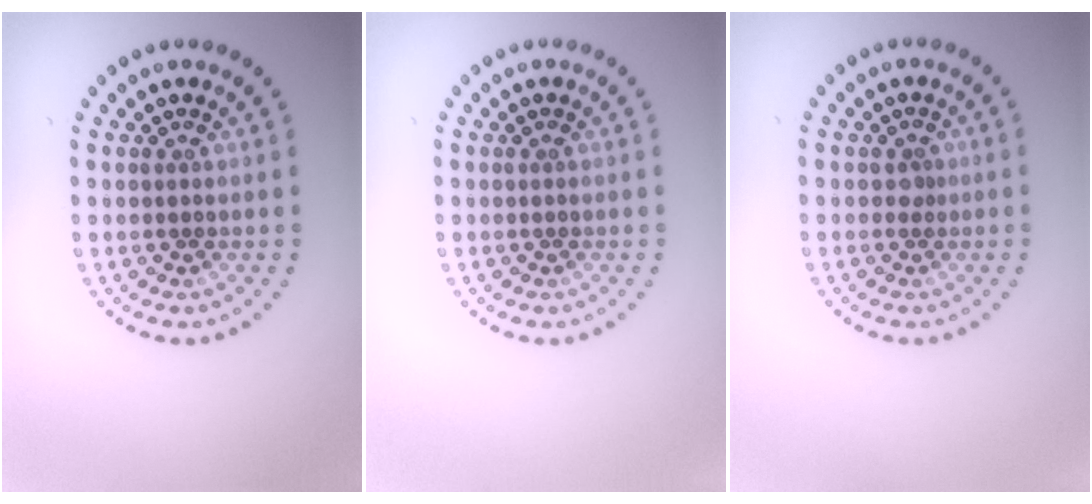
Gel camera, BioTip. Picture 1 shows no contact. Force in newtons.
{"total": 0.0}
{"total": 0.8, "press": 0.5, "slide": 0.5}